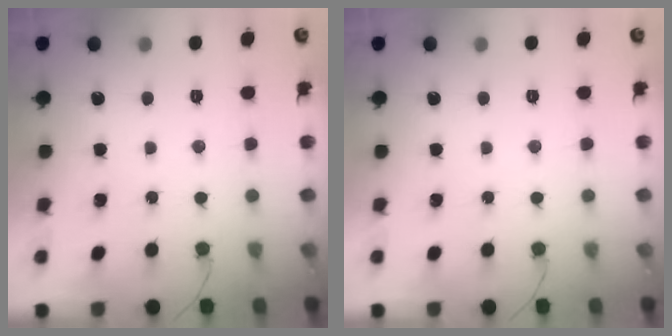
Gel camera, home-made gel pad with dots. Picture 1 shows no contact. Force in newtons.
{"total": 0.0}